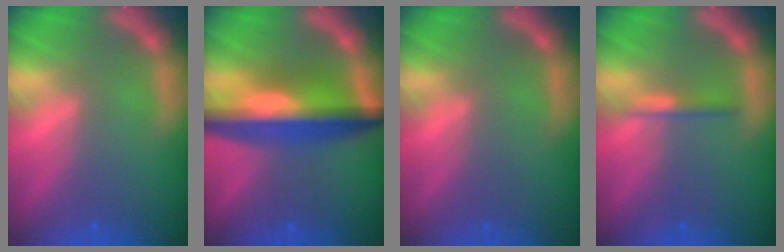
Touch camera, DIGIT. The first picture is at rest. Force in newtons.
{"total": 10.1}
{"total": 0.0}
{"total": 1.4}